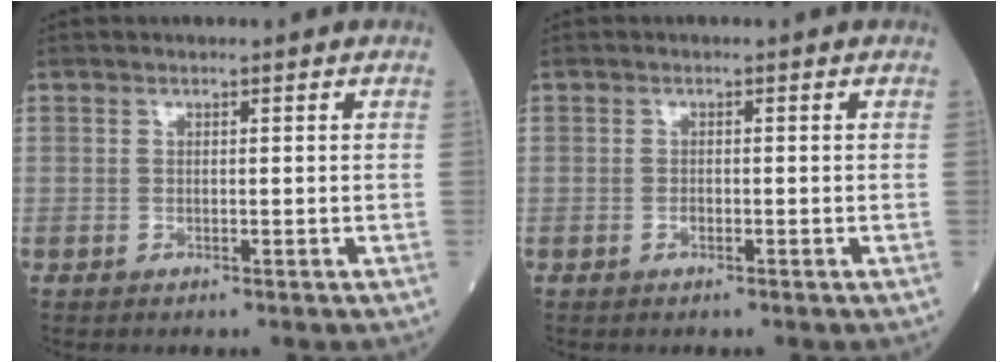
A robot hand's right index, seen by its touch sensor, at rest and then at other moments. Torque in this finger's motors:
{"motor_torque": [0.14, 0.01, 0.05, 0.01]}